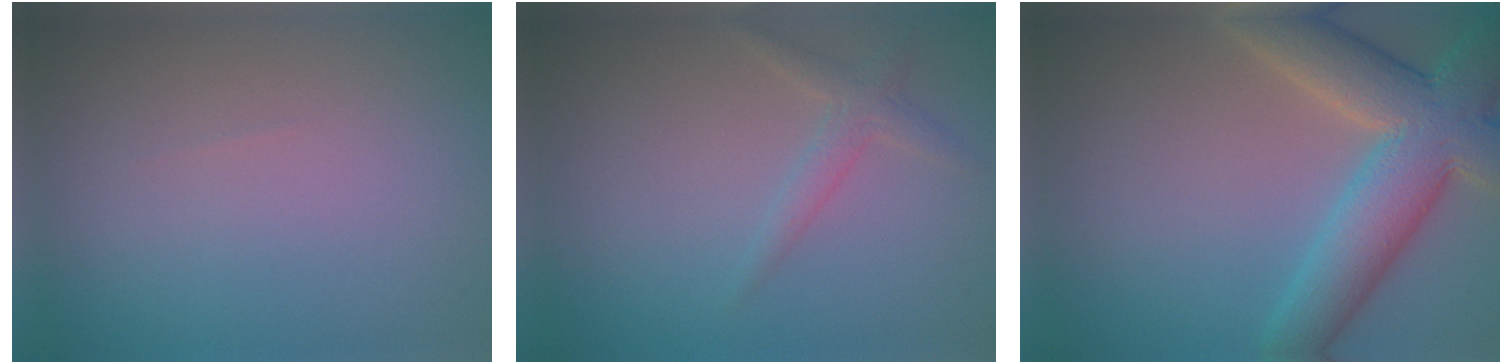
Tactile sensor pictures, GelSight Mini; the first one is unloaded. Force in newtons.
{"total": 1.6, "press": 1.6, "slide": 0.0}
{"total": 8.6, "press": 8.6, "slide": 0.8}